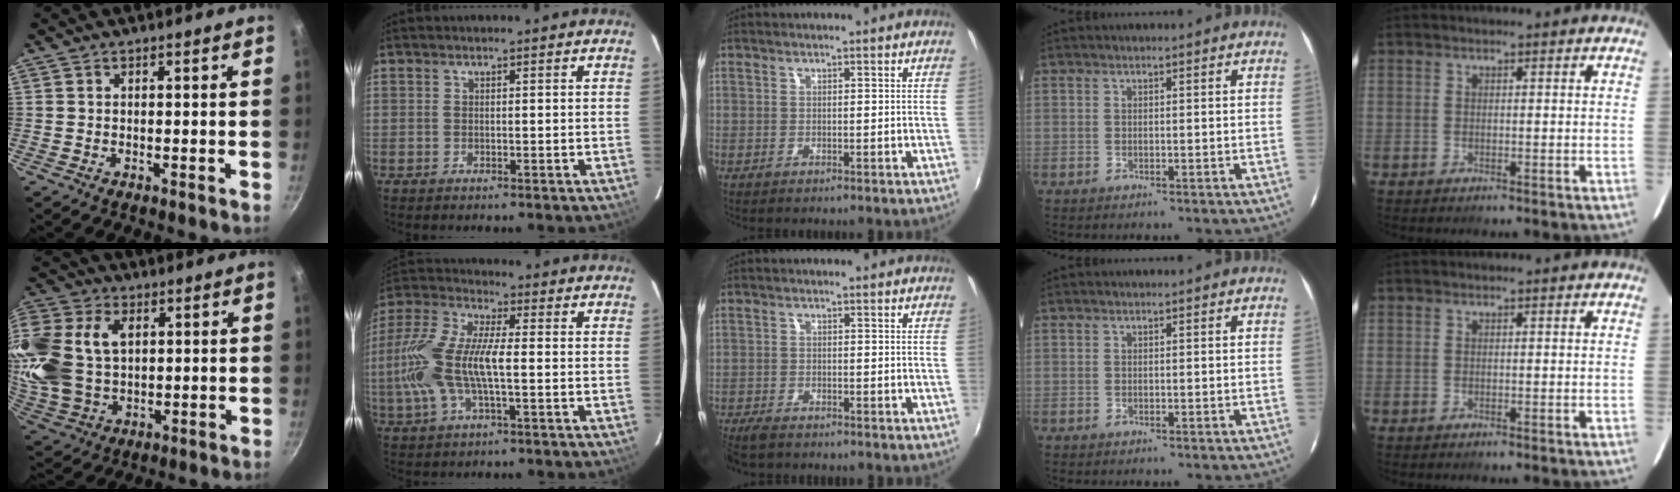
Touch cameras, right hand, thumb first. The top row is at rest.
{"thumb": {"total": 22.8, "force": [5.3, 16.4, 14.9], "torque": [-0.348, 0.018, 0.107]}, "index": {"total": 14.6, "force": [-1.6, 4.8, 13.7], "torque": [-0.287, 0.005, -0.035]}, "middle": {"total": 4.0, "force": [-3.5, 1.0, 1.6], "torque": [-0.042, -0.020, -0.069]}}